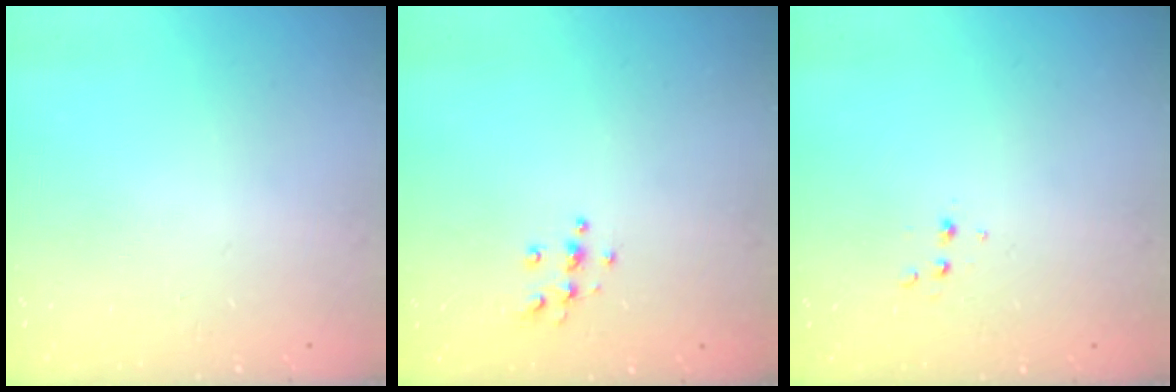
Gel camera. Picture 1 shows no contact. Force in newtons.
{"total": 4.4, "press": 4.4, "slide": 0.3}
{"total": 2.6, "press": 2.5, "slide": 0.8}